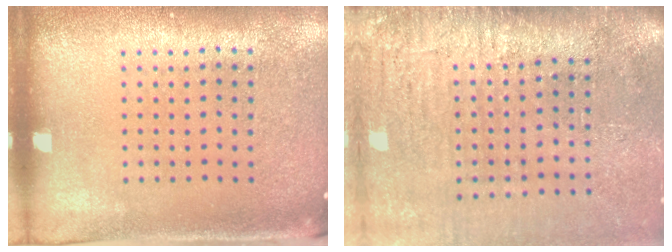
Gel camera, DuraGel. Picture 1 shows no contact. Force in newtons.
{"total": 4.3, "press": 3.6, "slide": 2.4}